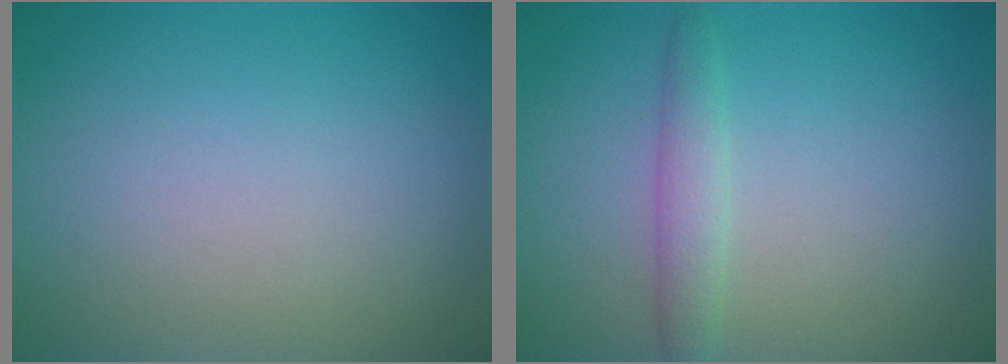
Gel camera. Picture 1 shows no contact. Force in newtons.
{"total": 1.9, "press": 1.9, "slide": 0.0}